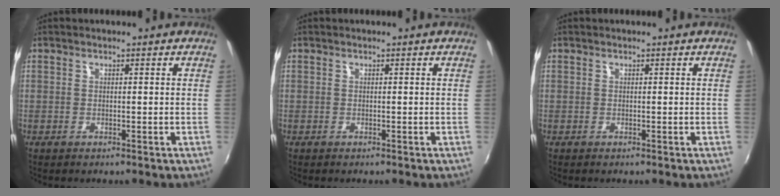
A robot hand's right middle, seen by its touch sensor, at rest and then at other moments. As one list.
[{"total": 0.0}, {"total": 0.0}]